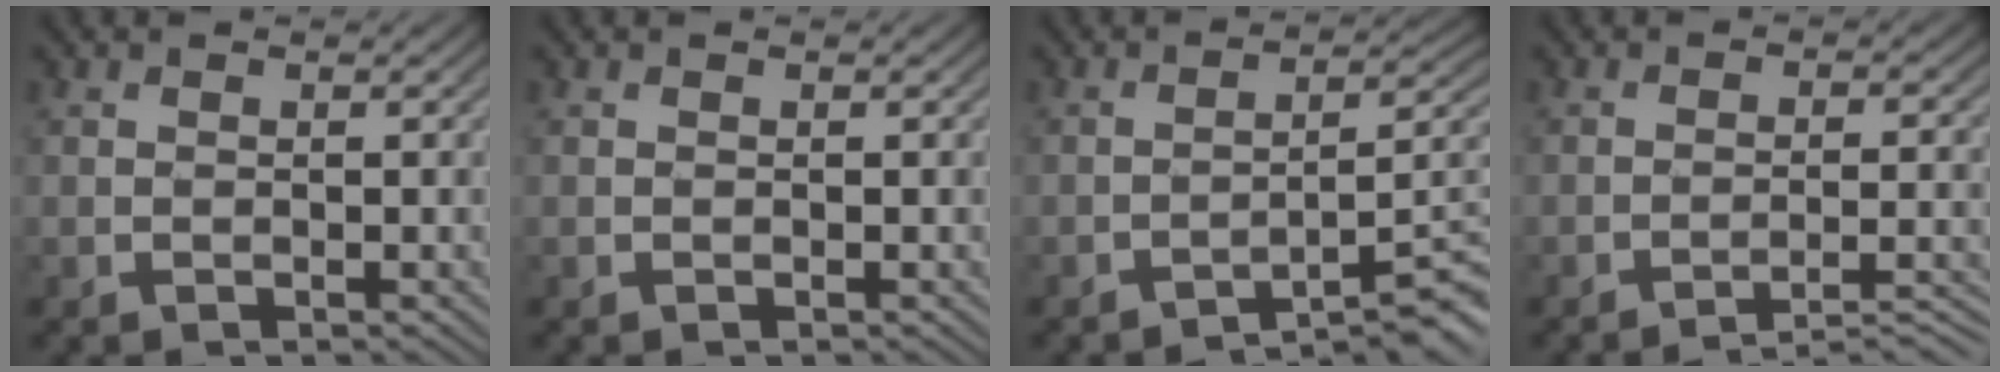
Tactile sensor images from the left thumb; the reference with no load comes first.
{"total": 0.0}
{"total": 6.8, "force": [-4.3, 1.5, 5.0], "torque": [-0.065, 0.016, -0.066]}
{"total": 5.0, "force": [-3.8, 0.6, 3.3], "torque": [-0.055, 0.013, -0.062]}